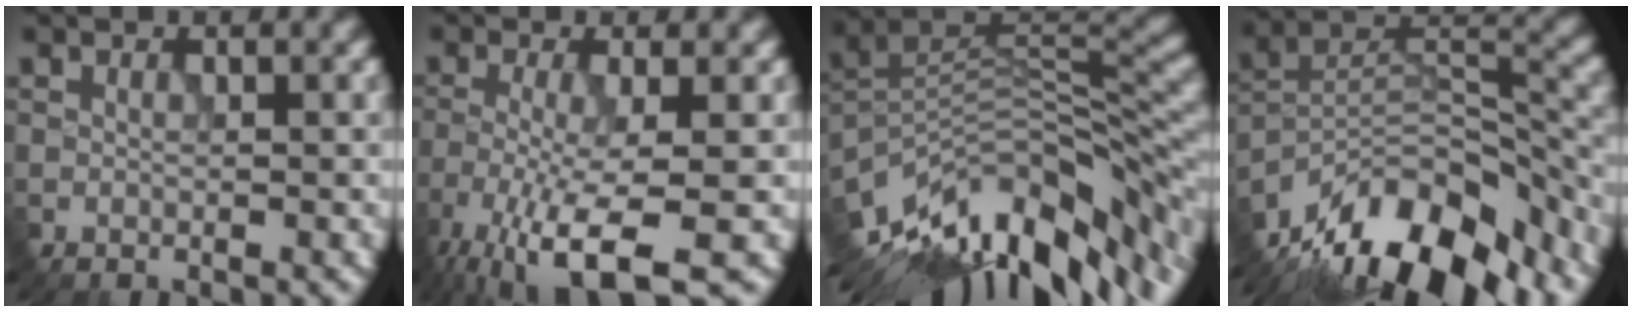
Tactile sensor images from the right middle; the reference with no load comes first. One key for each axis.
{"total": 7.4, "fx": -4.4, "fy": 1.3, "fz": 5.8, "tx": -0.105, "ty": -0.010, "tz": -0.088}
{"total": 14.0, "fx": -8.6, "fy": 4.9, "fz": 9.8, "tx": -0.182, "ty": 0.006, "tz": -0.142}
{"total": 14.3, "fx": -11.2, "fy": 5.5, "fz": 7.0, "tx": -0.139, "ty": 0.023, "tz": -0.194}